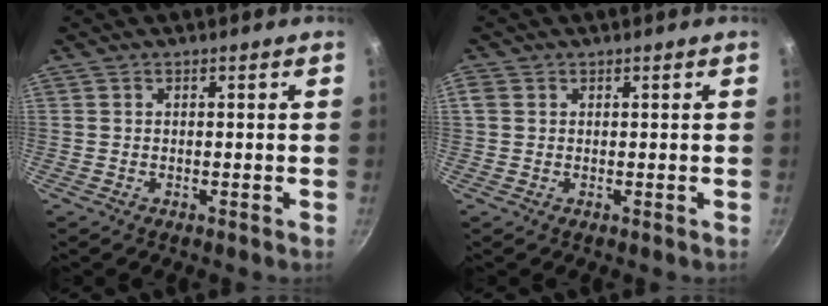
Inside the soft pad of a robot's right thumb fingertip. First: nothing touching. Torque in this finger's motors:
{"motor_torque": [0.16, 0.25, 0.03, 0.04, 0.14]}